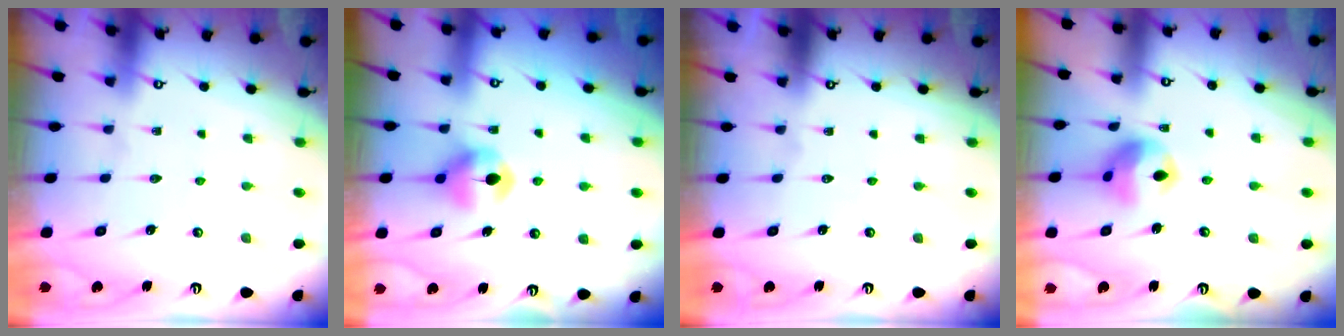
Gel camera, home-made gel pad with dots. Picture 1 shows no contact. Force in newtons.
{"total": 7.5, "press": 7.5, "slide": 0.4}
{"total": 0.0}
{"total": 10.3, "press": 10.2, "slide": 1.5}